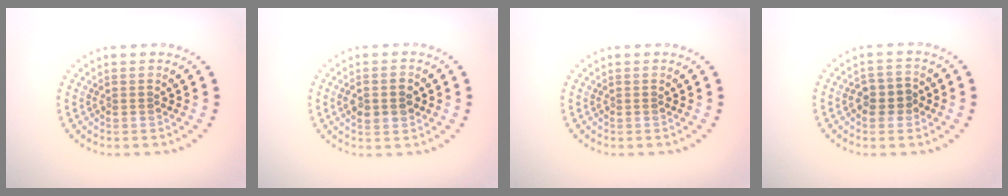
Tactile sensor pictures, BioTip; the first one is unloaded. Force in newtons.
{"total": 2.5, "press": 2.4, "slide": 0.2}
{"total": 0.0}
{"total": 2.4, "press": 2.3, "slide": 0.7}